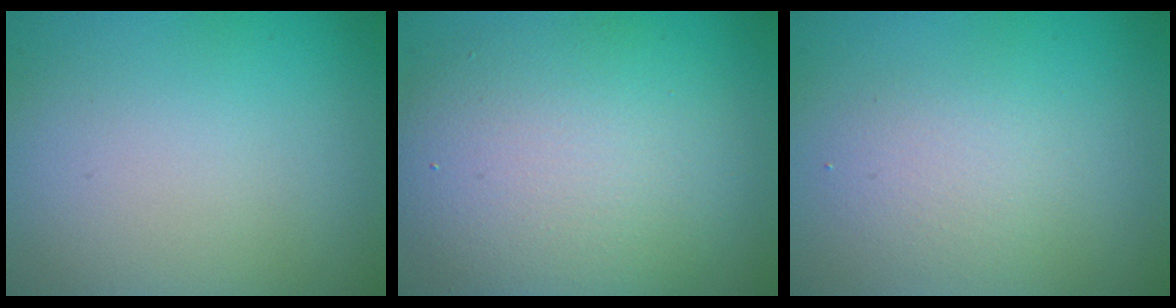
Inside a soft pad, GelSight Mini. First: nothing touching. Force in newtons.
{"total": 8.1, "press": 8.1, "slide": 0.3}
{"total": 2.1, "press": 2.1, "slide": 0.1}